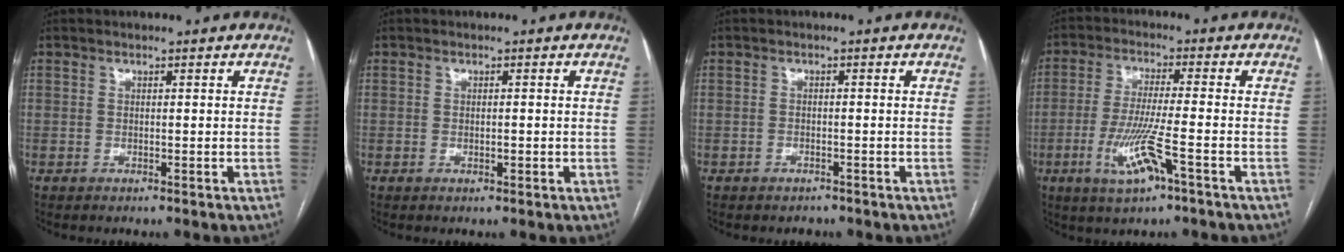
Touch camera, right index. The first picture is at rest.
{"total": 0.9, "force": [-0.2, 0.4, 0.8], "torque": [-0.014, 0.000, -0.001]}
{"total": 1.6, "force": [-1.3, 1.0, 0.1], "torque": [-0.008, 0.003, -0.015]}
{"total": 8.7, "force": [-3.7, 0.5, 7.9], "torque": [-0.162, -0.013, -0.067]}